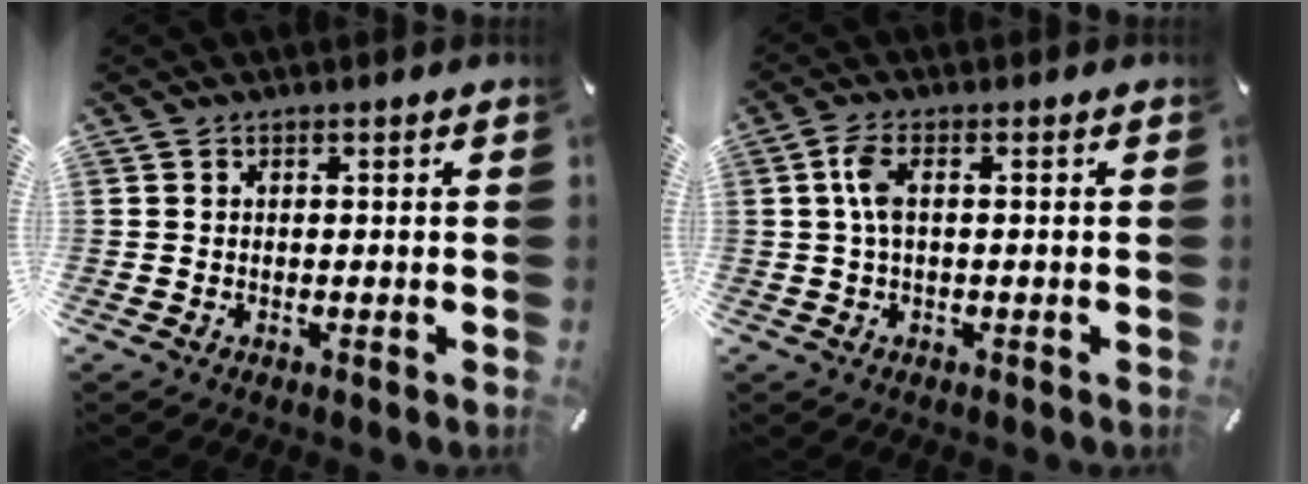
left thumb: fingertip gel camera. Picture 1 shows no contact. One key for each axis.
{"total": 4.5, "fx": 0.3, "fy": 1.6, "fz": 4.2, "tx": -0.094, "ty": 0.000, "tz": 0.001}